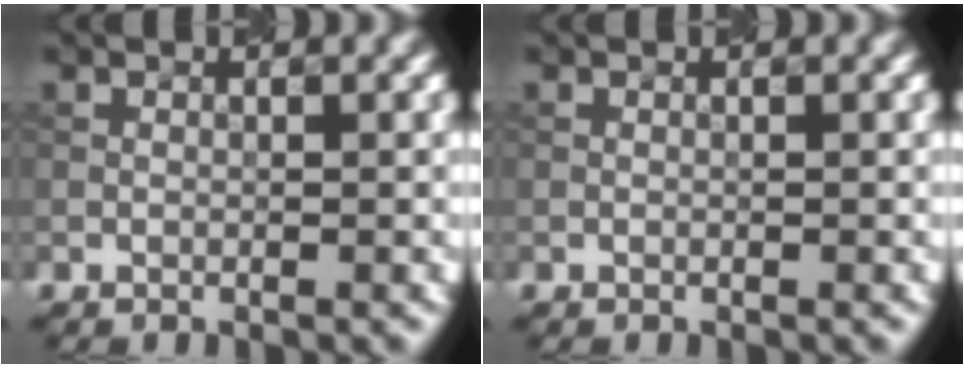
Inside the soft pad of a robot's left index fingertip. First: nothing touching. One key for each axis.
{"total": 0.0}